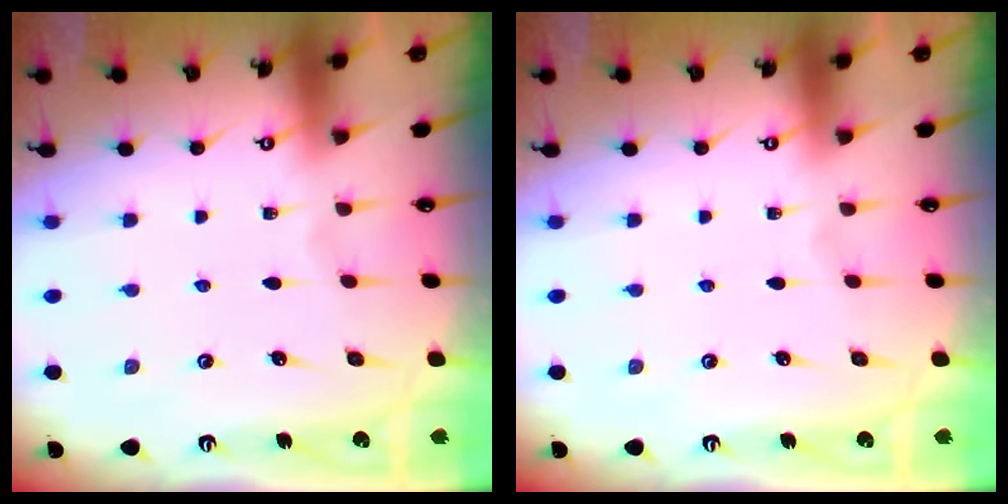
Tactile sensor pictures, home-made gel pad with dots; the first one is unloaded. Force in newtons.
{"total": 0.0}